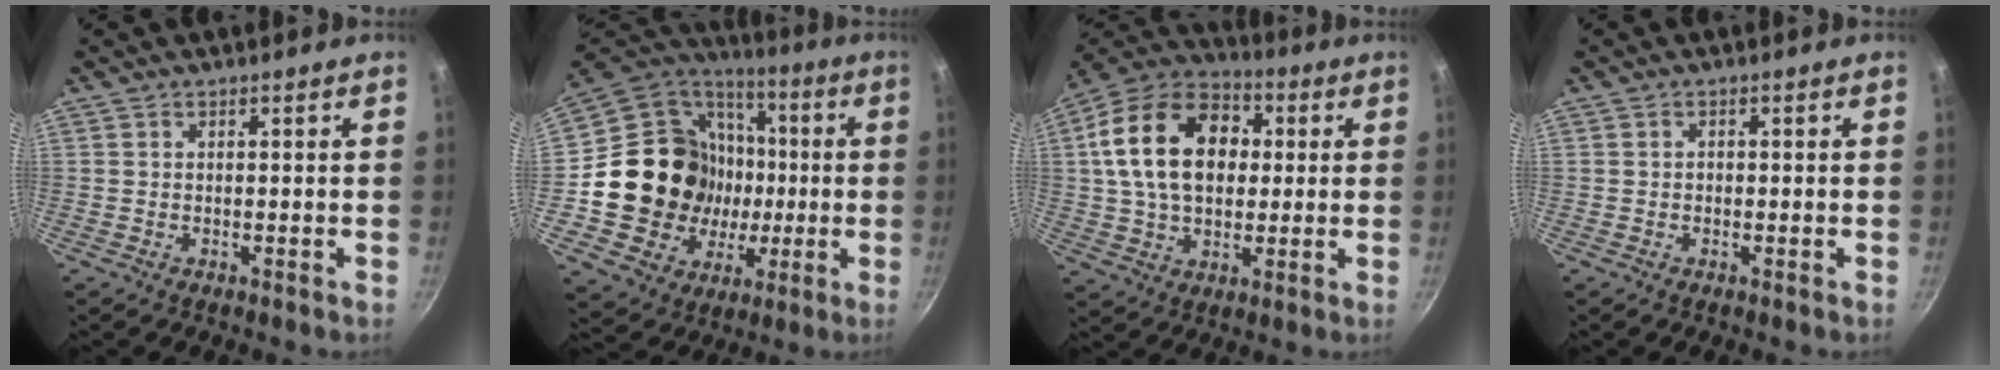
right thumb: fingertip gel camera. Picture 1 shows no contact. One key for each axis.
{"total": 24.1, "fx": -0.3, "fy": 21.2, "fz": 11.4, "tx": -0.179, "ty": 0.026, "tz": 0.015}
{"total": 21.1, "fx": 3.5, "fy": 14.7, "fz": 14.8, "tx": -0.230, "ty": 0.025, "tz": 0.048}
{"total": 0.9, "fx": -0.1, "fy": 0.8, "fz": 0.4, "tx": -0.004, "ty": 0.004, "tz": -0.002}